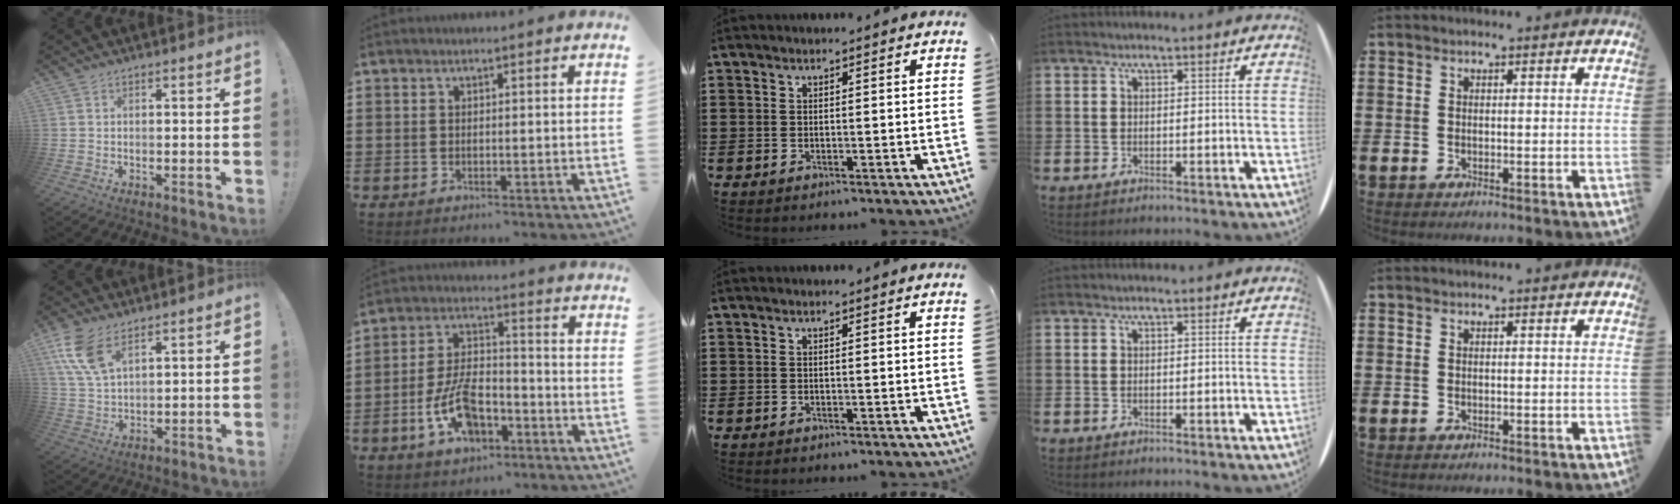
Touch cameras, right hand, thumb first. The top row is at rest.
{"thumb": {"total": 10.5, "force": [6.1, 5.3, 6.8], "torque": [-0.144, -0.019, 0.116]}, "index": {"total": 9.5, "force": [-4.2, 4.7, 7.1], "torque": [-0.154, 0.002, -0.076]}}